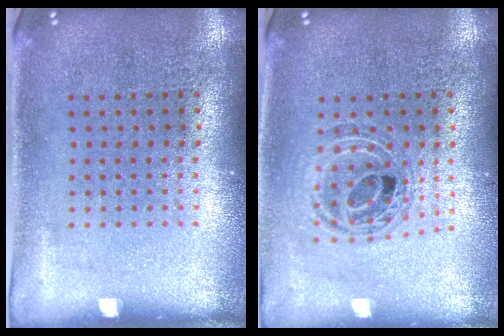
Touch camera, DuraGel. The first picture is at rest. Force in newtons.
{"total": 0.9, "press": 0.9, "slide": 0.2}